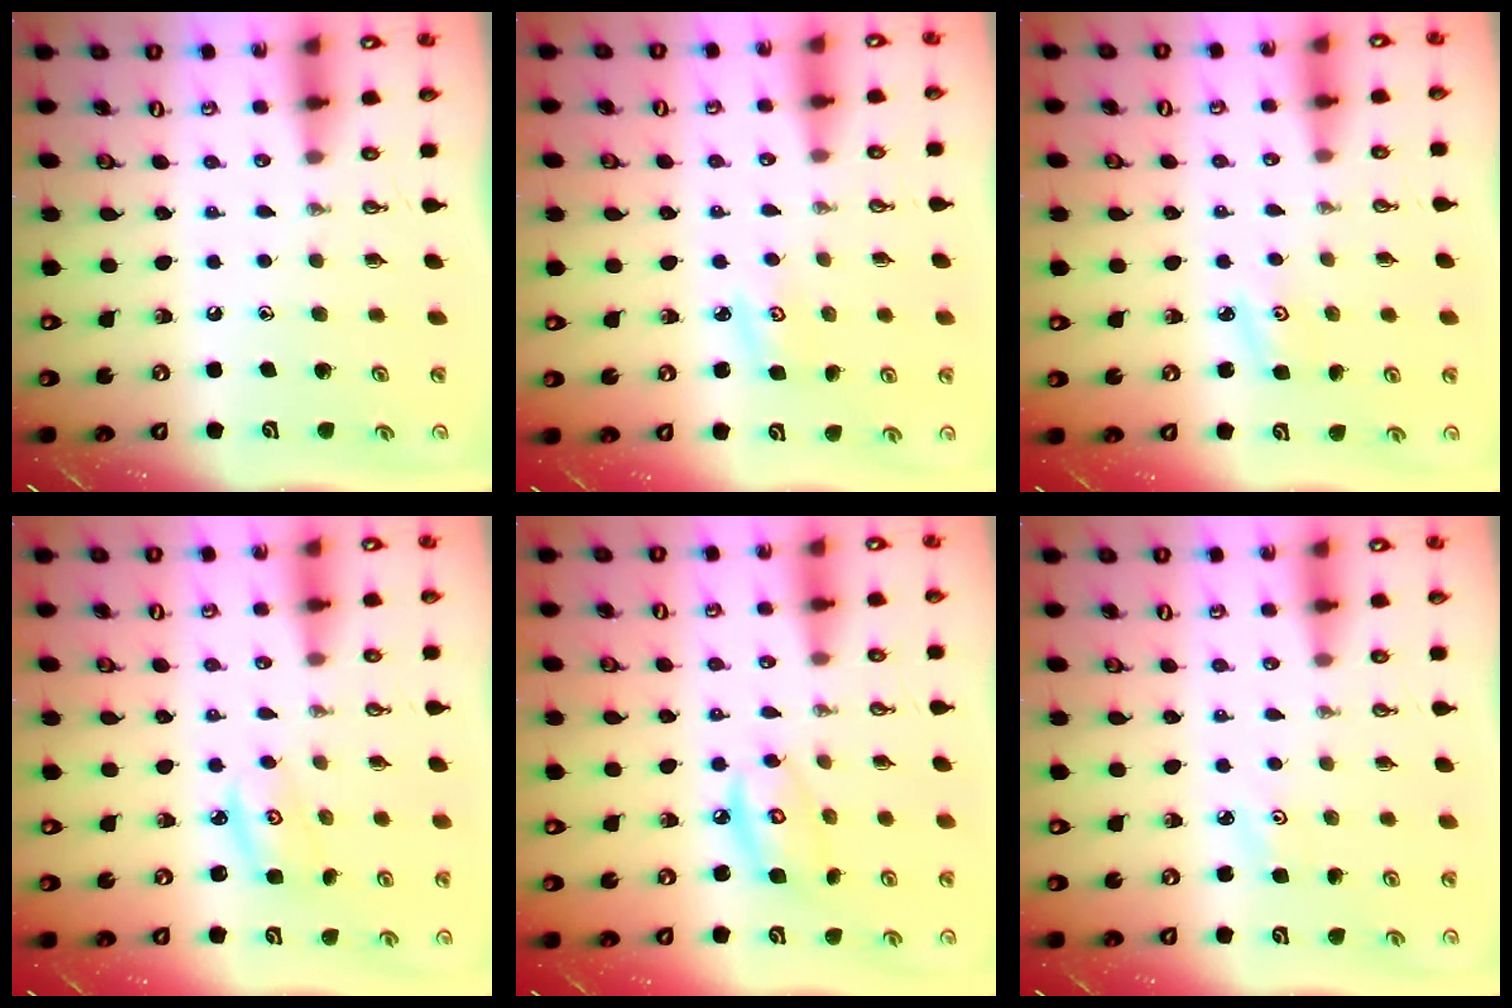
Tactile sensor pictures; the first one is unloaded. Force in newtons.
{"total": 3.0, "press": 3.0, "slide": 0.4}
{"total": 2.9, "press": 2.9, "slide": 0.5}
{"total": 2.9, "press": 2.9, "slide": 0.4}
{"total": 7.5, "press": 7.5, "slide": 0.5}
{"total": 2.1, "press": 2.1, "slide": 0.3}